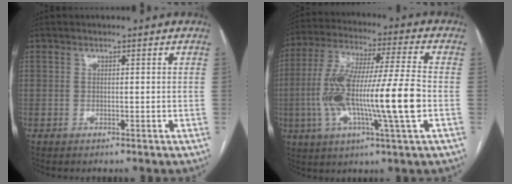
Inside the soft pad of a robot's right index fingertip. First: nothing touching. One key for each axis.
{"total": 17.9, "fx": -3.0, "fy": 0.9, "fz": 17.6, "tx": -0.343, "ty": 0.004, "tz": -0.057}